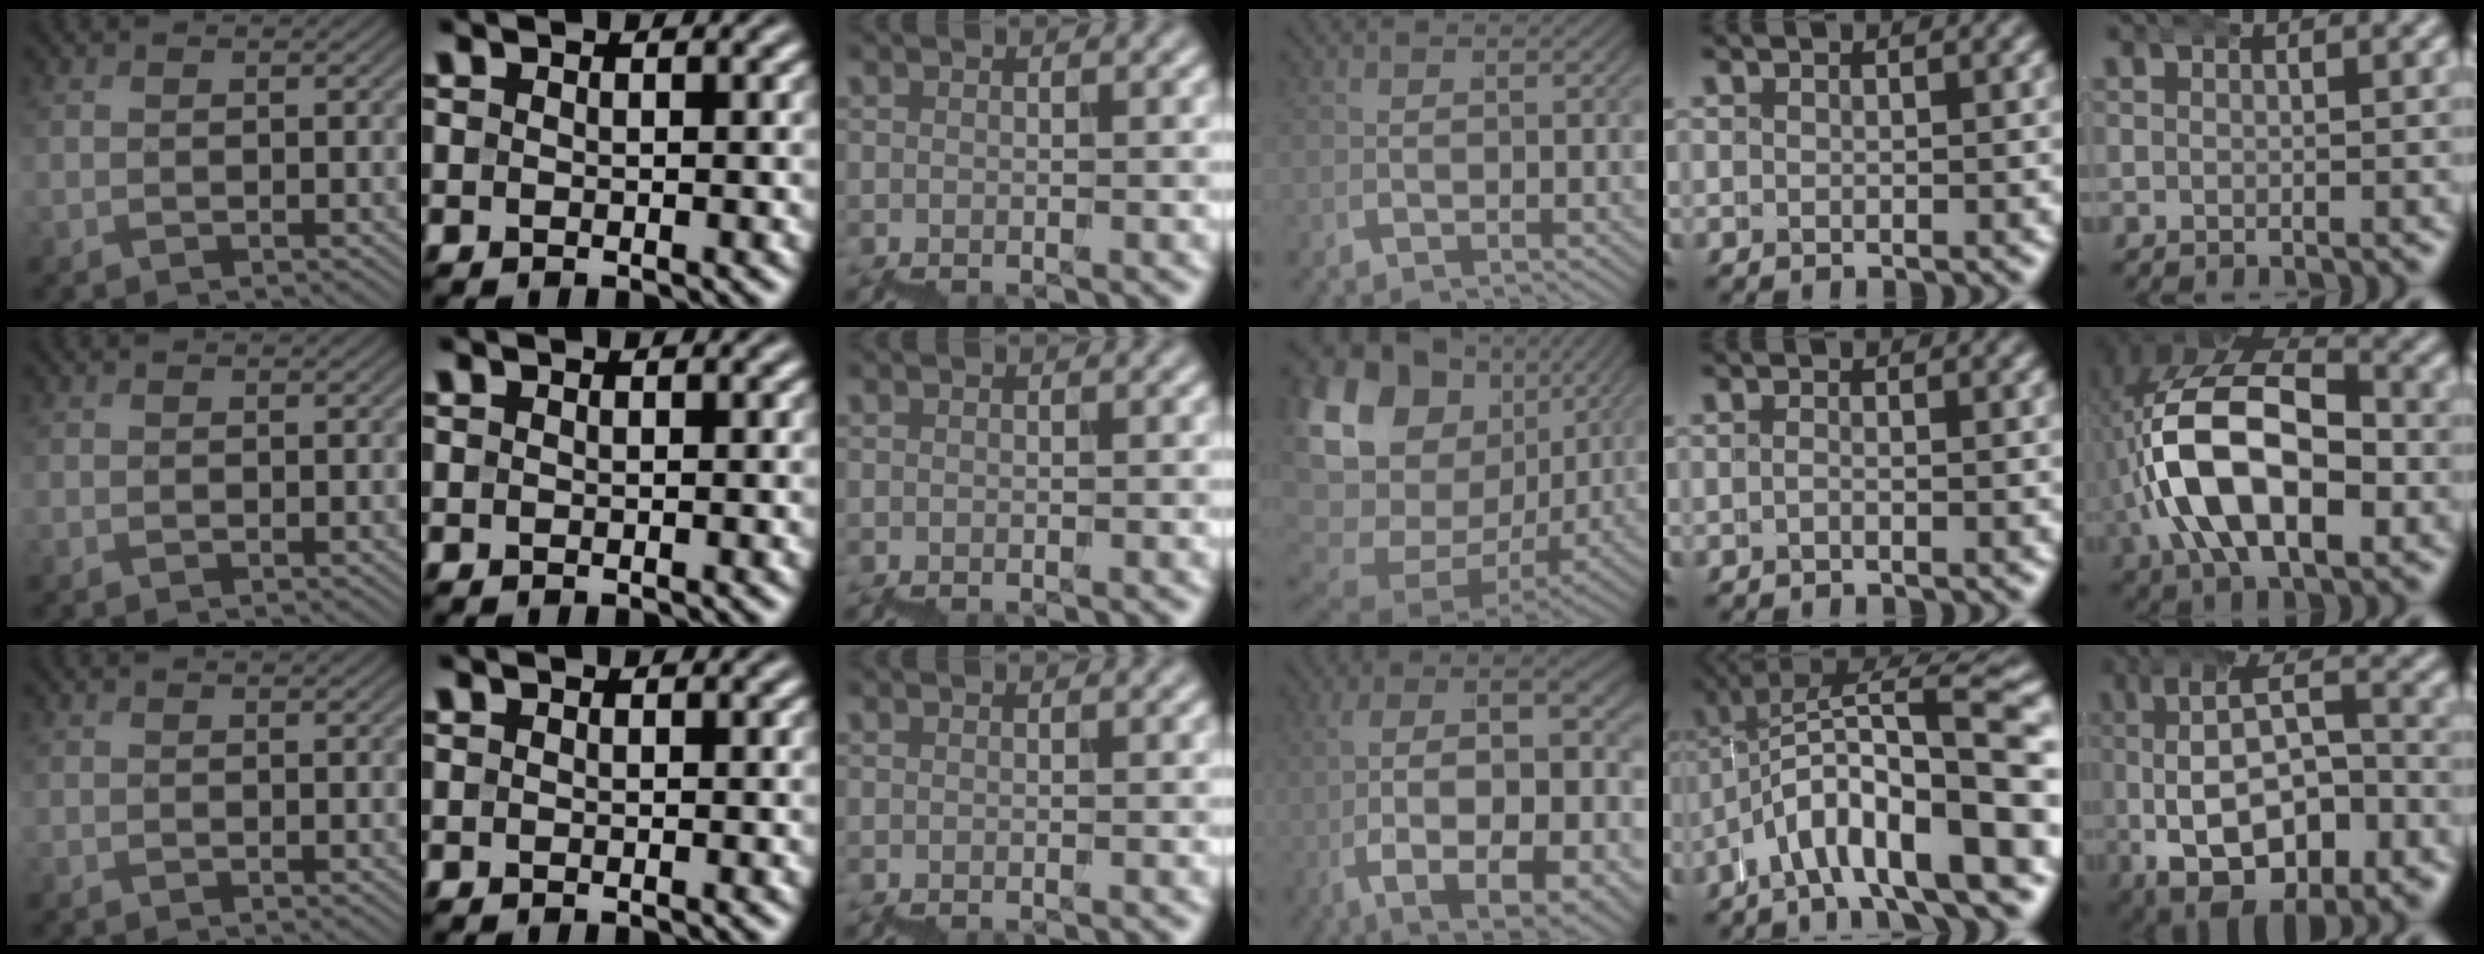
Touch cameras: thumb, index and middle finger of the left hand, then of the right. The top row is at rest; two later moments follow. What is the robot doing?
{"motion": "wrap", "object": "bubble wrap"}